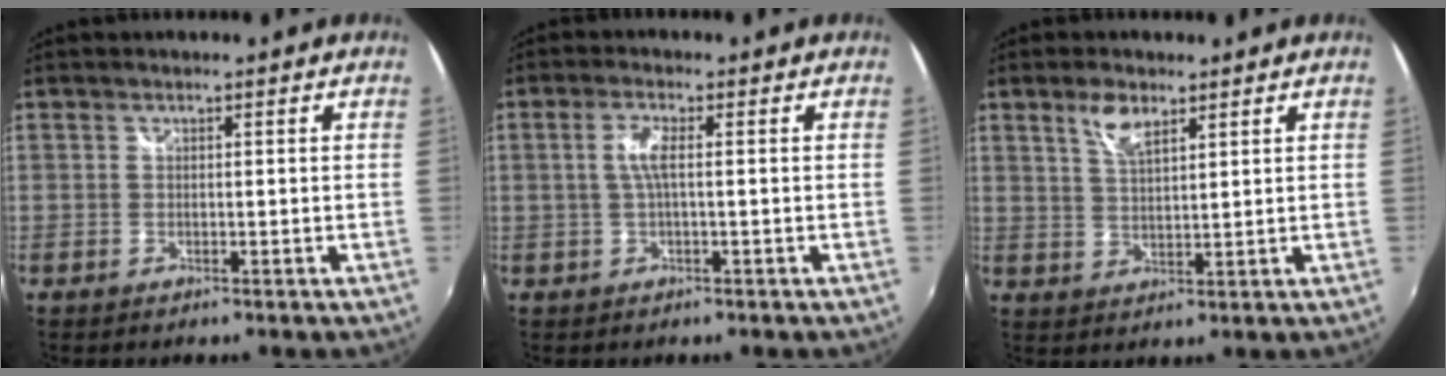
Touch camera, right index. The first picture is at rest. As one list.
[{"total": 3.1, "force": [0.0, 0.3, 3.1], "torque": [-0.064, 0.002, 0.001]}, {"total": 4.9, "force": [3.1, 1.8, 3.4], "torque": [-0.062, 0.004, 0.059]}]